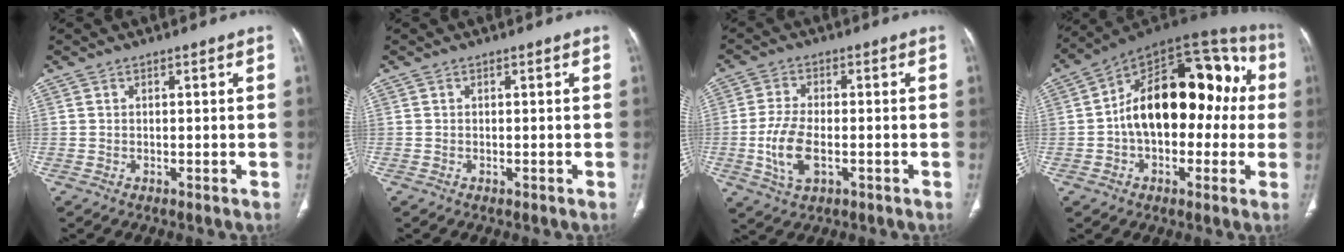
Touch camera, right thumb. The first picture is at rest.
{"total": 0.0}
{"total": 8.4, "force": [-2.0, 4.4, 7.0], "torque": [-0.150, 0.004, -0.034]}
{"total": 23.4, "force": [0.8, 13.8, 18.9], "torque": [-0.250, 0.057, 0.002]}